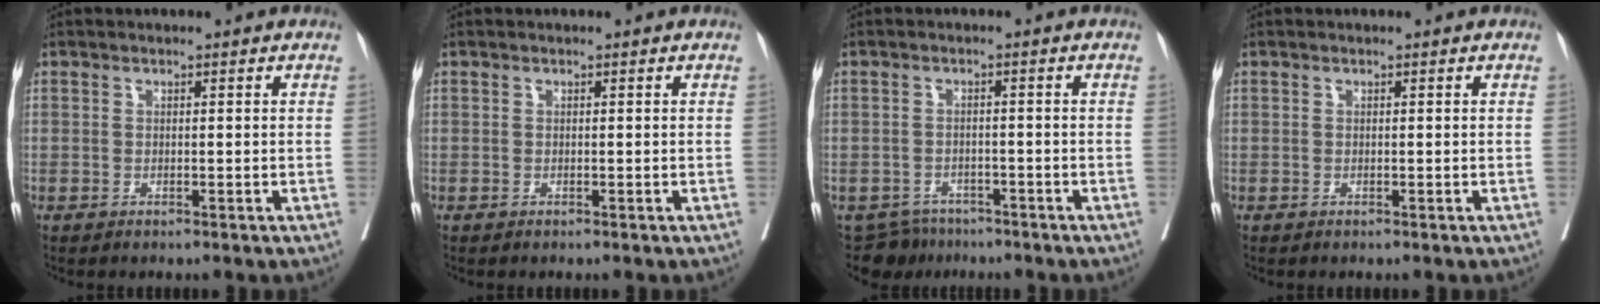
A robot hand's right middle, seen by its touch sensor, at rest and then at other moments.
{"total": 0.0}
{"total": 4.6, "force": [-4.0, 2.3, -0.5], "torque": [0.015, 0.004, -0.063]}
{"total": 0.0}